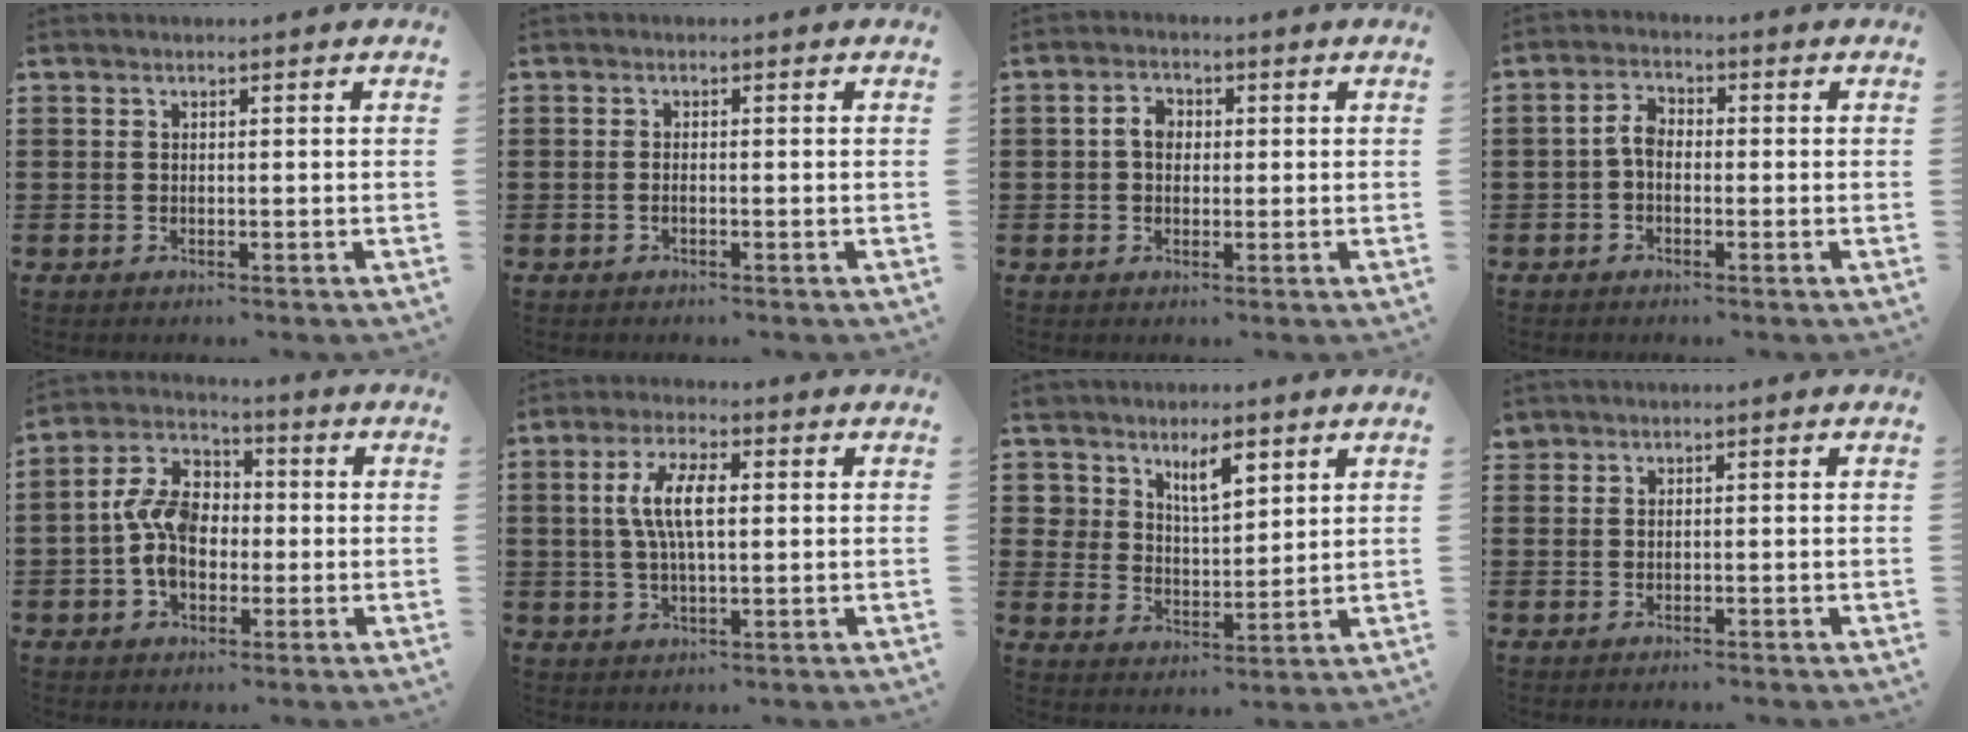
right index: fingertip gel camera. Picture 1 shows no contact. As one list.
[{"total": 0.7, "force": [-0.3, -0.1, 0.6], "torque": [-0.014, -0.008, -0.004]}, {"total": 3.2, "force": [0.0, 2.4, 2.1], "torque": [-0.047, 0.011, -0.002]}, {"total": 3.4, "force": [-0.7, 2.1, 2.6], "torque": [-0.058, 0.005, -0.017]}, {"total": 8.9, "force": [-0.9, 6.1, 6.3], "torque": [-0.150, 0.008, -0.018]}, {"total": 7.0, "force": [0.7, 2.5, 6.5], "torque": [-0.140, 0.005, 0.005]}, {"total": 6.1, "force": [4.4, 3.1, 3.0], "torque": [-0.053, -0.002, 0.075]}, {"total": 0.6, "force": [0.2, 0.5, -0.1], "torque": [-0.001, 0.003, 0.003]}]